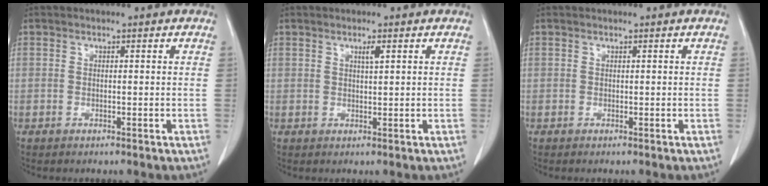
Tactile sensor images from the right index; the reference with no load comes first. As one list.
[{"total": 1.3, "force": [0.7, 0.0, 1.2], "torque": [-0.022, -0.002, 0.011]}, {"total": 0.0}]